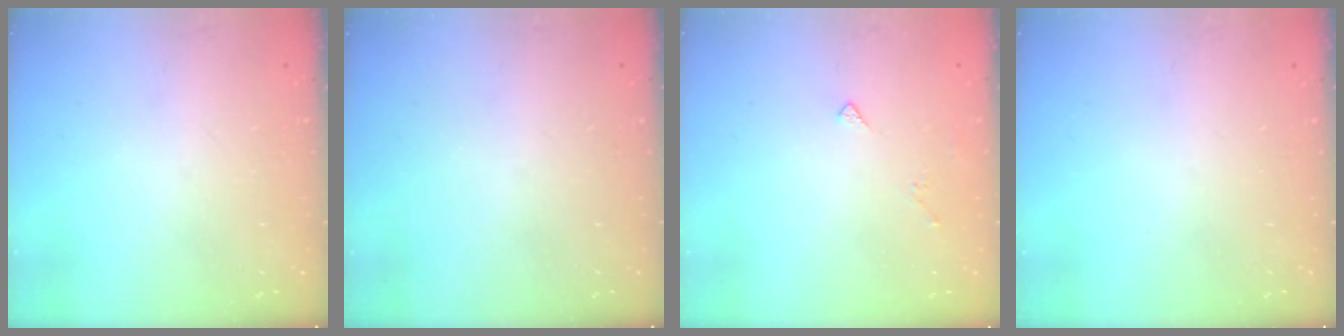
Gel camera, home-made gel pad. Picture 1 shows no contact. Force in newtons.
{"total": 0.0}
{"total": 3.4, "press": 3.4, "slide": 0.6}
{"total": 0.0}